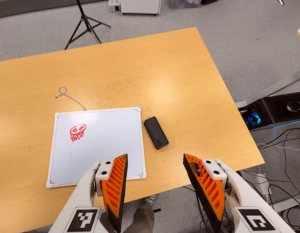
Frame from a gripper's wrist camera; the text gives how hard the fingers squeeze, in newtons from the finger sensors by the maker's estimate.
{"total": 0.0}